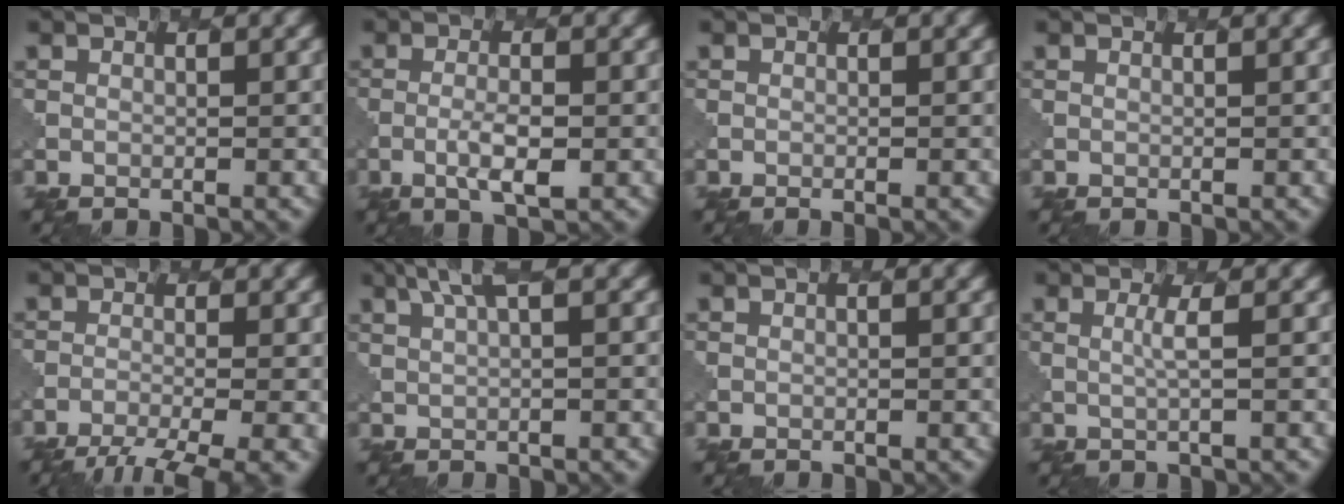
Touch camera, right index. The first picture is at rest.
{"total": 2.8, "force": [-0.7, 0.7, 2.6], "torque": [-0.052, -0.003, -0.012]}
{"total": 0.0}
{"total": 0.6, "force": [0.3, 0.2, 0.5], "torque": [-0.002, -0.003, 0.000]}
{"total": 5.8, "force": [-4.0, 1.3, 4.1], "torque": [-0.062, -0.018, -0.066]}
{"total": 2.8, "force": [1.5, 0.7, 2.3], "torque": [-0.036, 0.001, 0.029]}
{"total": 0.0}
{"total": 1.5, "force": [0.6, 0.3, 1.3], "torque": [-0.023, -0.003, 0.010]}